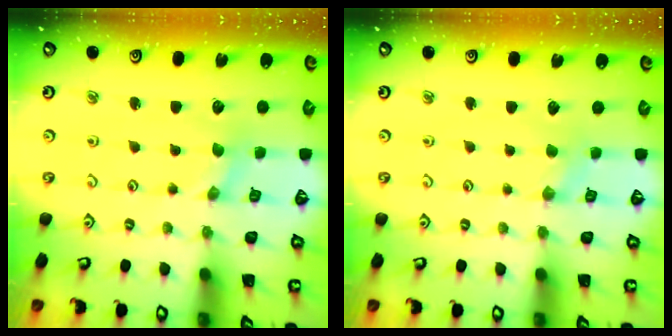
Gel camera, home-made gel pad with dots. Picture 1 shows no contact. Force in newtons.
{"total": 1.4, "press": 1.4, "slide": 0.3}